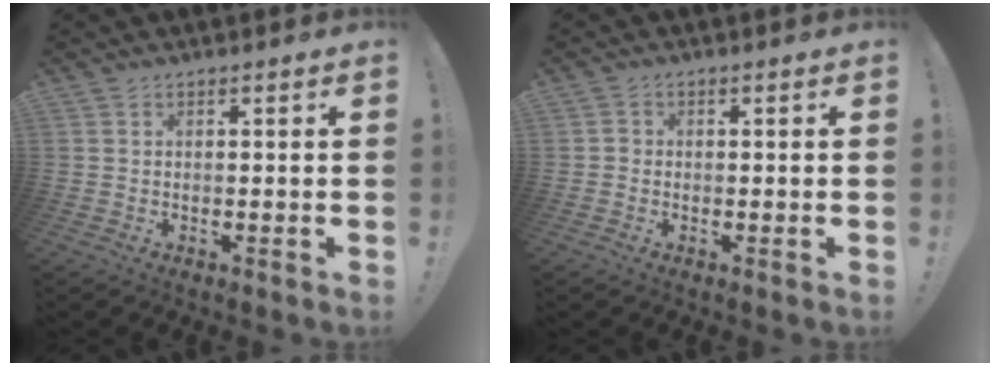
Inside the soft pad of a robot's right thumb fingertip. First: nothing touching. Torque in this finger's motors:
{"motor_torque": [0.03, 0.20, 0.23, -0.30, -0.02]}